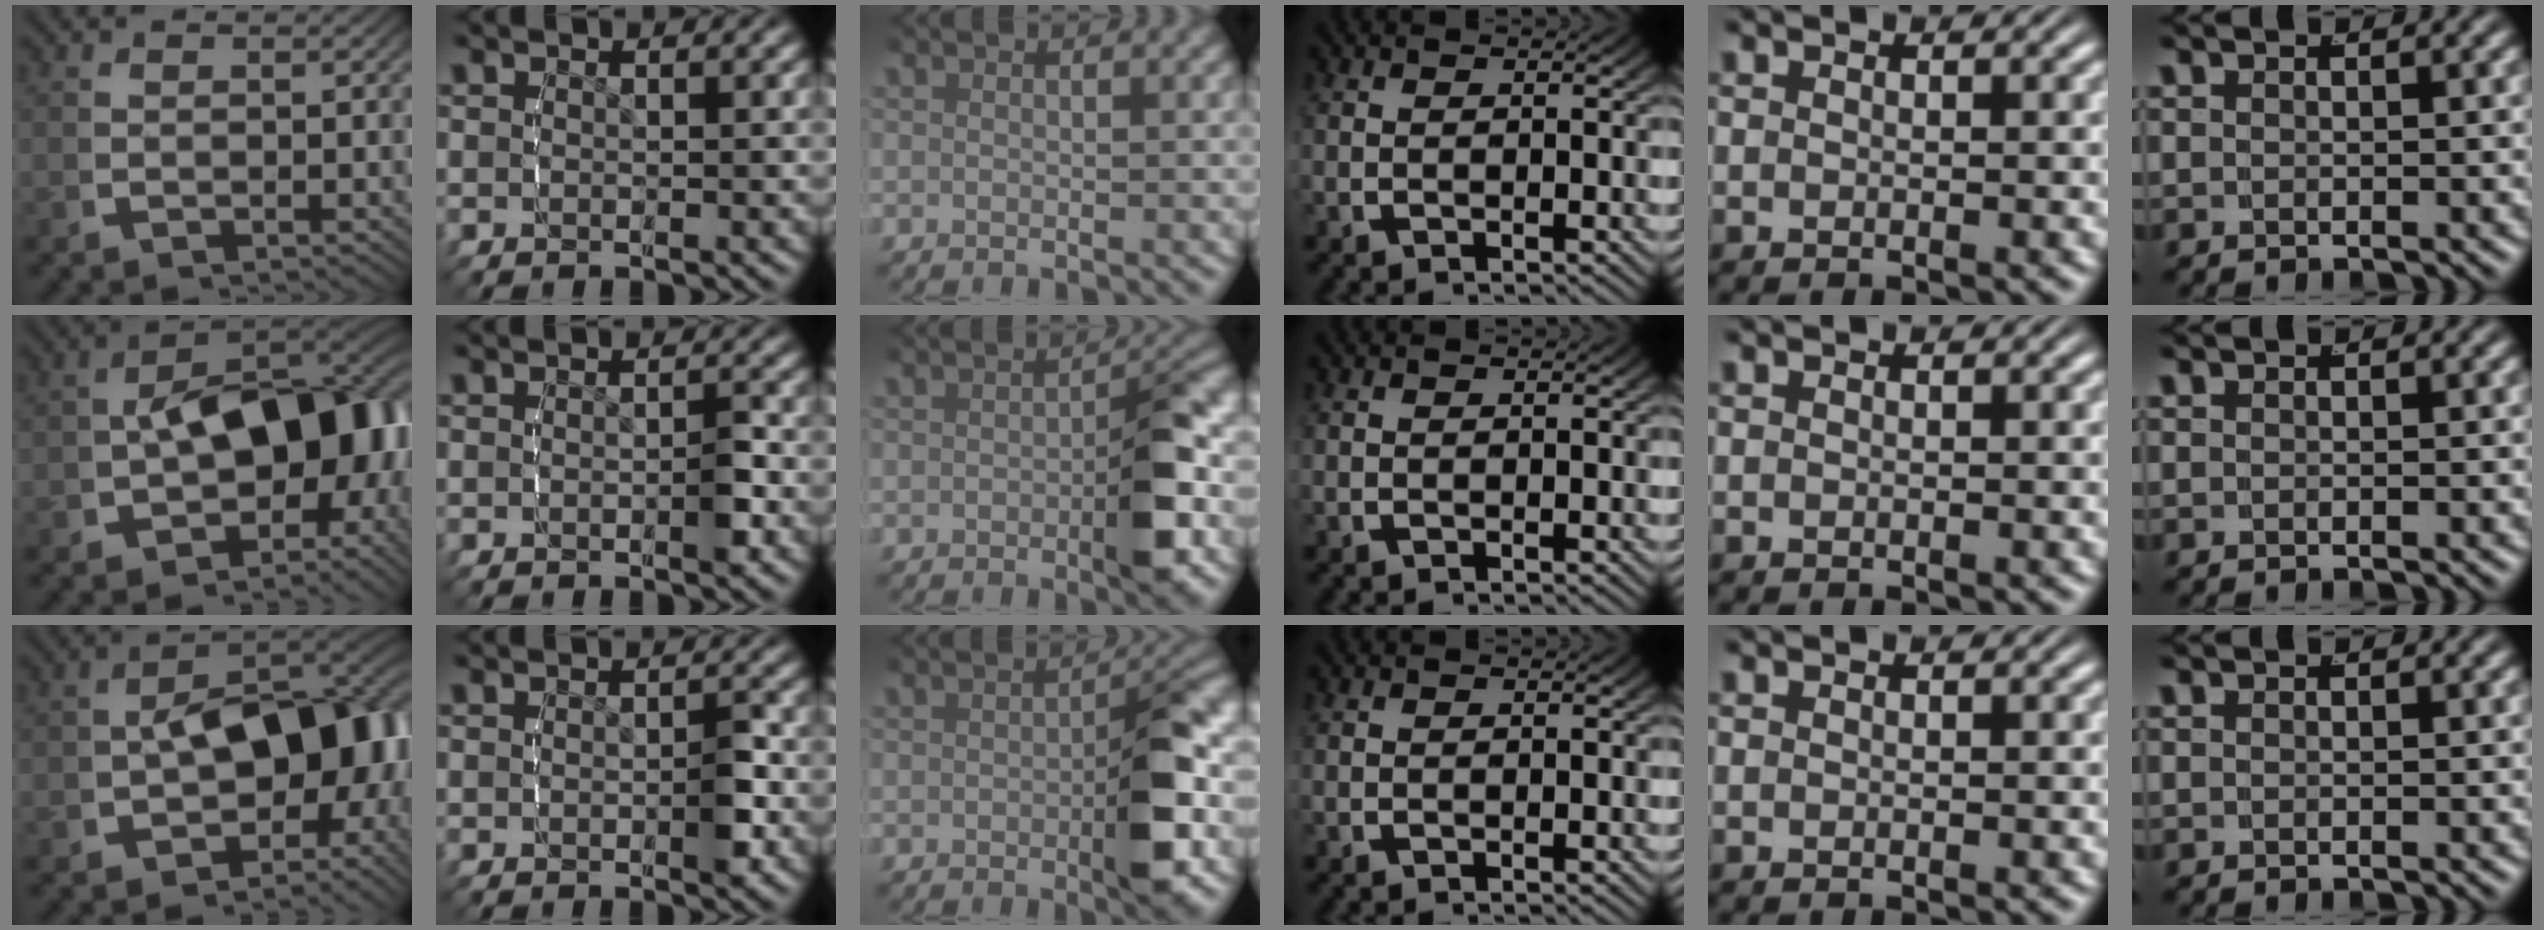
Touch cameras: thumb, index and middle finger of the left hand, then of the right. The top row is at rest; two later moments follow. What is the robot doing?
{"motion": "lift_and_place", "object": "legos"}